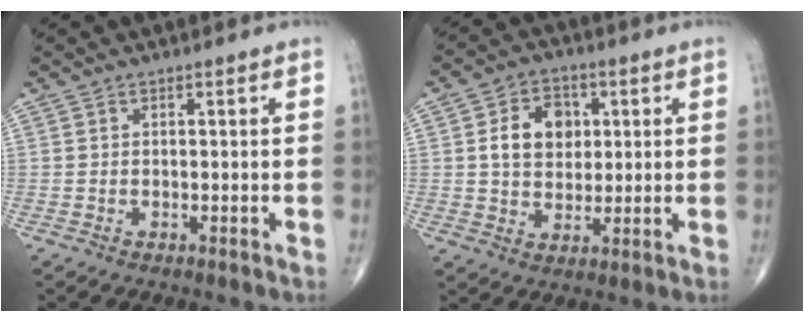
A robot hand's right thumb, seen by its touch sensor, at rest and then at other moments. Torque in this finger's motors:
{"motor_torque": [0.16, 0.13, 0.70, 0.33, 0.04]}